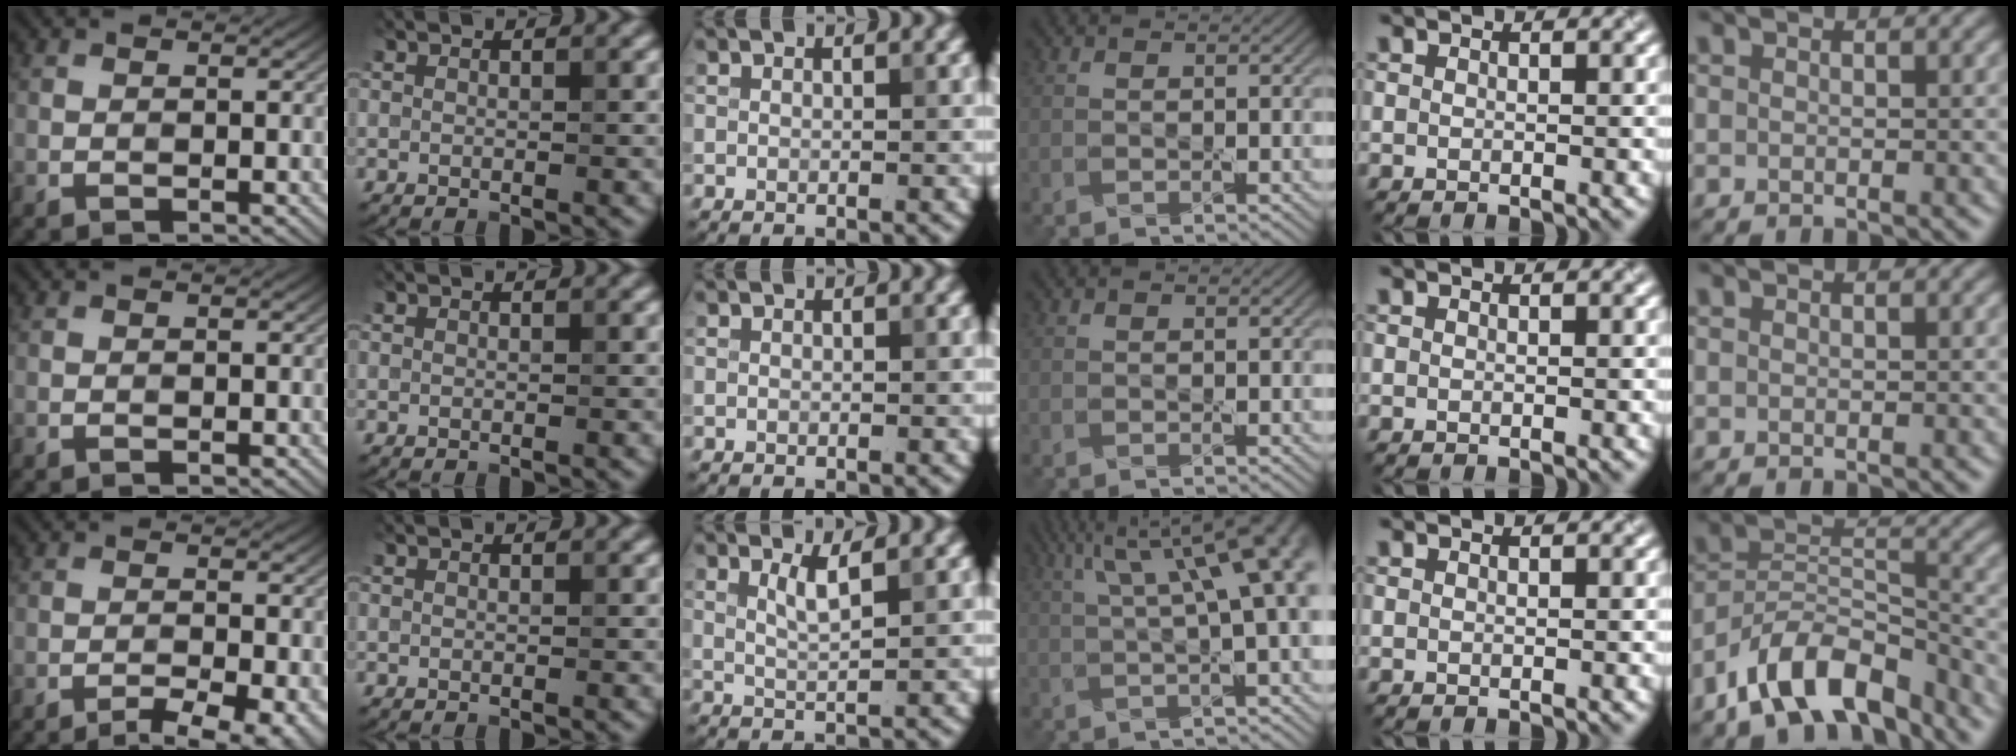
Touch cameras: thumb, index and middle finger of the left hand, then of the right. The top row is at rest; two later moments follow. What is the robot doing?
{"motion": "pour", "object": "sugar"}